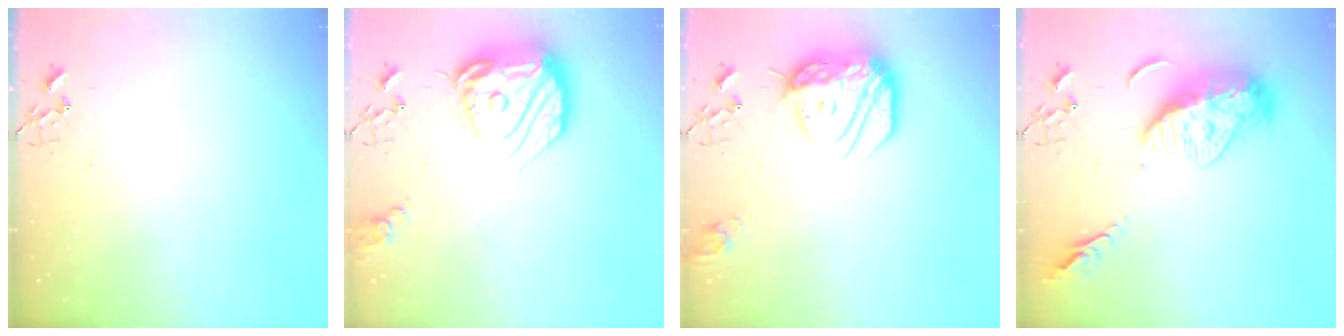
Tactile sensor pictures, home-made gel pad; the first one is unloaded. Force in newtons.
{"total": 19.8, "press": 19.7, "slide": 2.0}
{"total": 19.1, "press": 19.1, "slide": 1.1}
{"total": 16.9, "press": 16.8, "slide": 1.6}